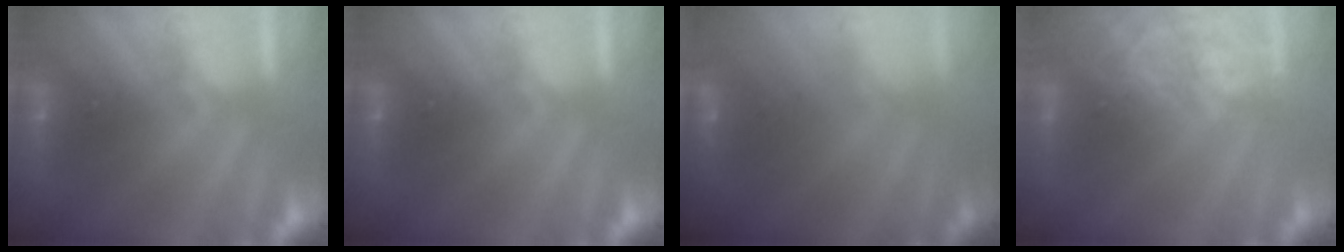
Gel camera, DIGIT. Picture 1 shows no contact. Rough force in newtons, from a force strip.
{"total": 0.0}
{"total": 2.4}
{"total": 3.9}